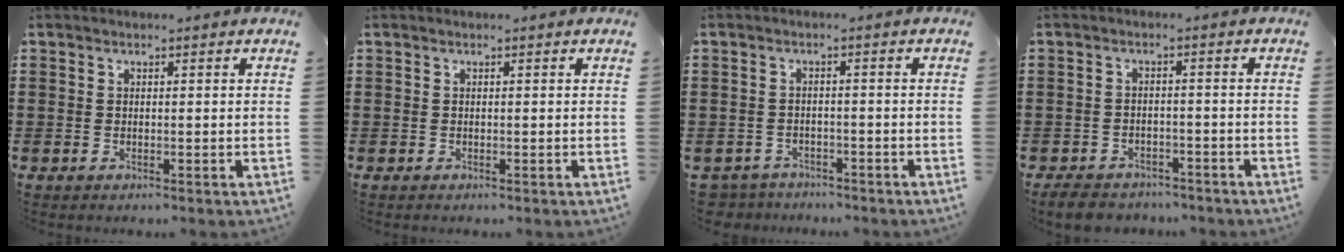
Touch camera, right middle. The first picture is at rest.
{"total": 0.0}
{"total": 2.6, "force": [-2.5, 0.5, -0.3], "torque": [-0.006, -0.001, -0.058]}
{"total": 3.2, "force": [-3.1, 0.8, 0.1], "torque": [-0.008, 0.004, -0.067]}